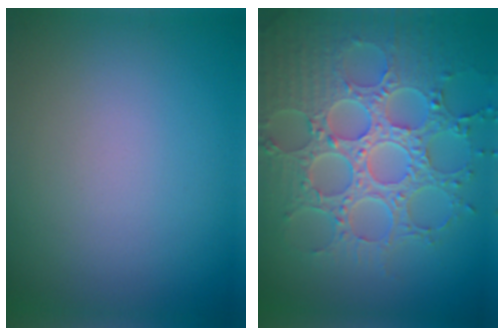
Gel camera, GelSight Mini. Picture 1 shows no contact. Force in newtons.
{"total": 8.7, "press": 6.5, "slide": 5.8}